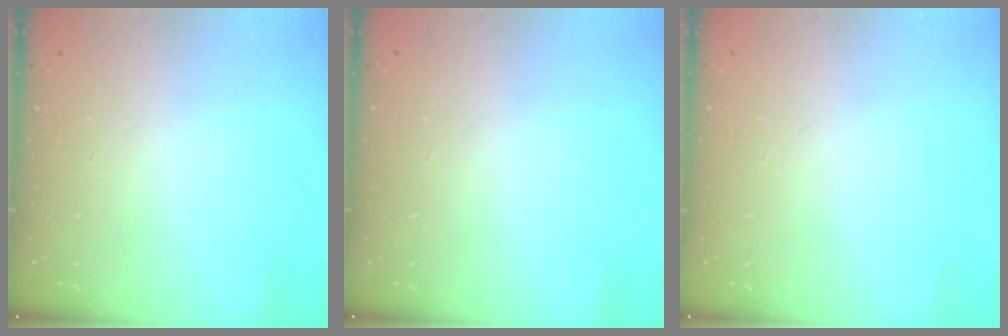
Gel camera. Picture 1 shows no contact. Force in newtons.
{"total": 0.0}
{"total": 0.0}